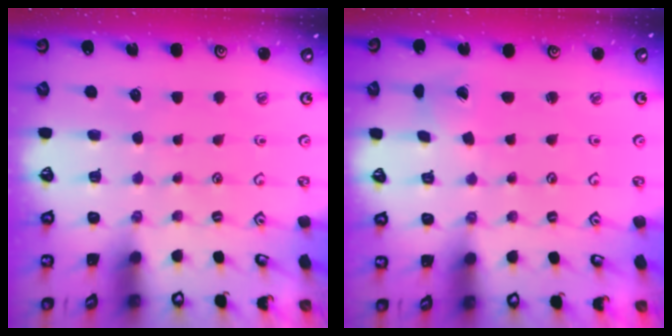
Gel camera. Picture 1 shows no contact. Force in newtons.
{"total": 1.0, "press": 1.0, "slide": 0.1}